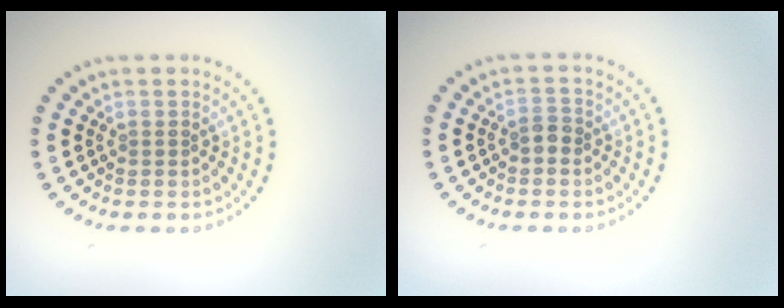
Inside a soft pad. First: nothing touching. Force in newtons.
{"total": 1.2, "press": 1.2, "slide": 0.3}